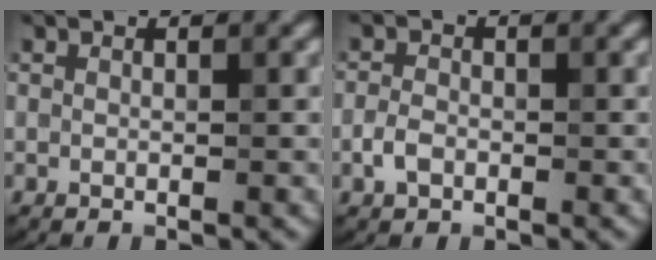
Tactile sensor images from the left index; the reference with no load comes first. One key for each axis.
{"total": 1.7, "fx": -0.7, "fy": 1.2, "fz": 1.0, "tx": -0.020, "ty": 0.002, "tz": -0.019}